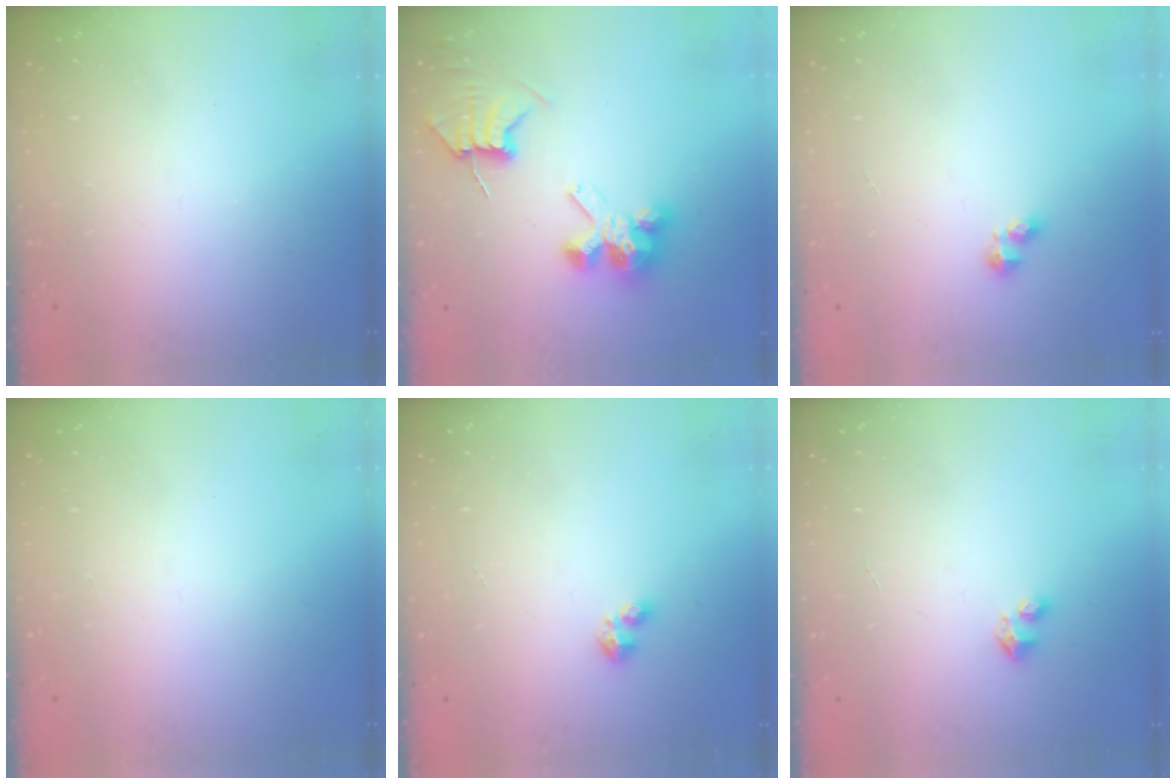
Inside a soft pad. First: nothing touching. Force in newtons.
{"total": 7.6, "press": 7.6, "slide": 0.8}
{"total": 2.4, "press": 2.4, "slide": 0.3}
{"total": 0.0}
{"total": 2.9, "press": 2.9, "slide": 0.5}
{"total": 3.0, "press": 2.9, "slide": 0.2}